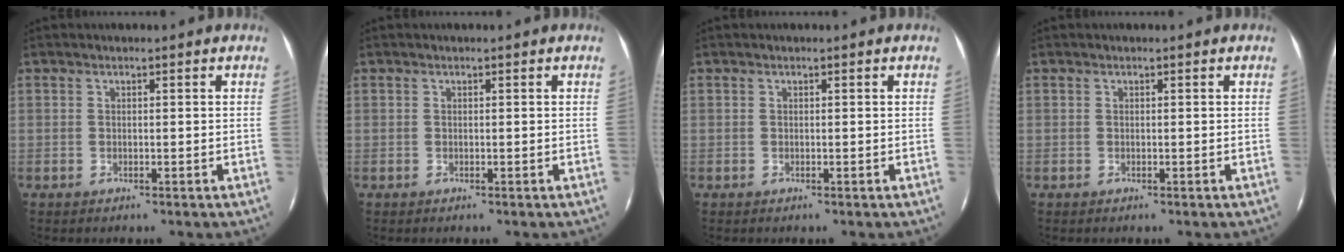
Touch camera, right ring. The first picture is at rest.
{"total": 0.0}
{"total": 0.0}
{"total": 0.0}